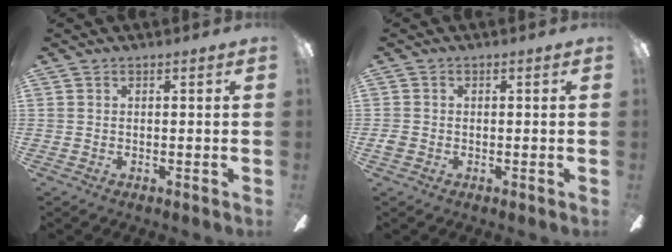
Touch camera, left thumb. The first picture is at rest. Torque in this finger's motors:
{"motor_torque": [-0.09, -0.03, 0.45, -0.19, 0.00]}